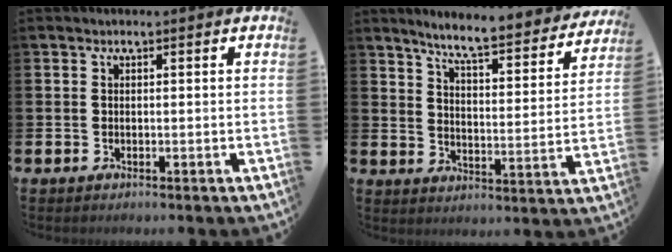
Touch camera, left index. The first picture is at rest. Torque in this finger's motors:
{"motor_torque": [0.05, -0.62, 0.59, 0.14]}